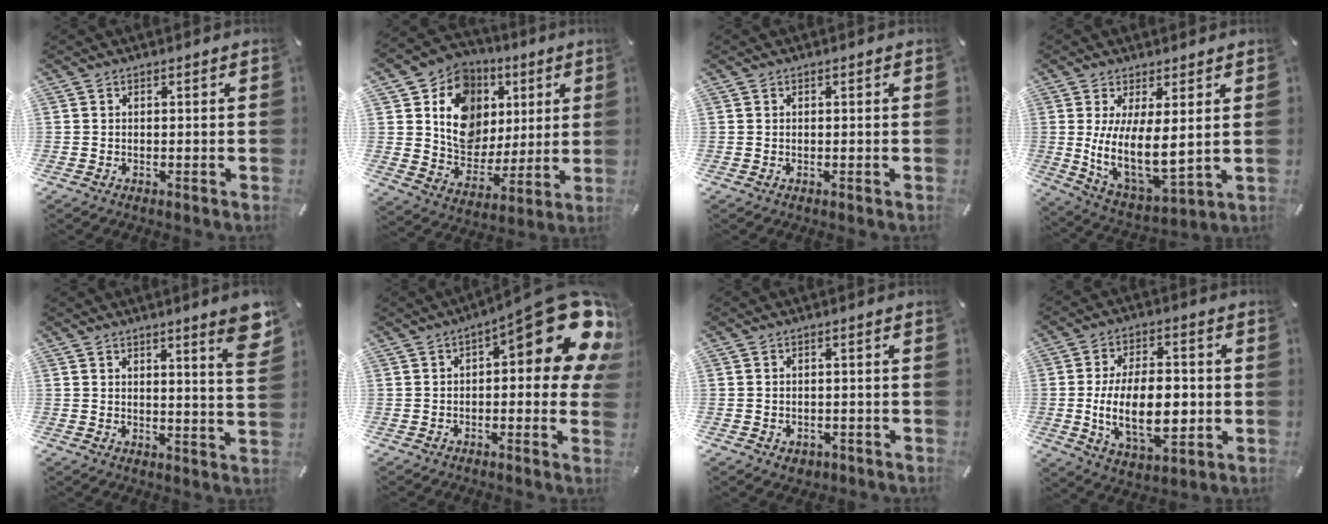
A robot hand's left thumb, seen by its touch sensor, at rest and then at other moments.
{"total": 15.1, "force": [3.7, 13.2, 6.2], "torque": [-0.100, -0.016, 0.077]}
{"total": 0.0}
{"total": 11.8, "force": [3.5, 5.1, 10.0], "torque": [-0.196, -0.041, 0.073]}
{"total": 7.3, "force": [4.5, 1.1, 5.7], "torque": [-0.078, -0.031, 0.070]}
{"total": 19.7, "force": [7.7, 6.6, 16.9], "torque": [-0.206, -0.069, 0.123]}
{"total": 2.2, "force": [-0.9, 1.8, 0.7], "torque": [-0.011, 0.005, -0.018]}
{"total": 17.4, "force": [-1.7, 9.8, 14.2], "torque": [-0.254, -0.008, -0.030]}